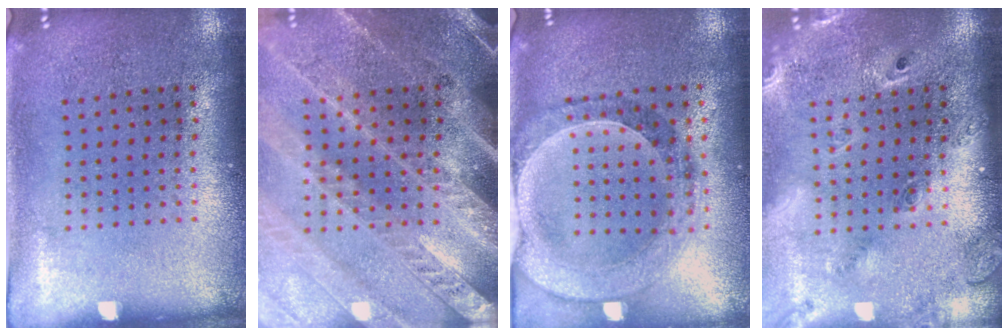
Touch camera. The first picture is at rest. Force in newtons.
{"total": 3.3, "press": 2.8, "slide": 1.7}
{"total": 0.9, "press": 0.9, "slide": 0.2}
{"total": 2.4, "press": 1.7, "slide": 1.6}